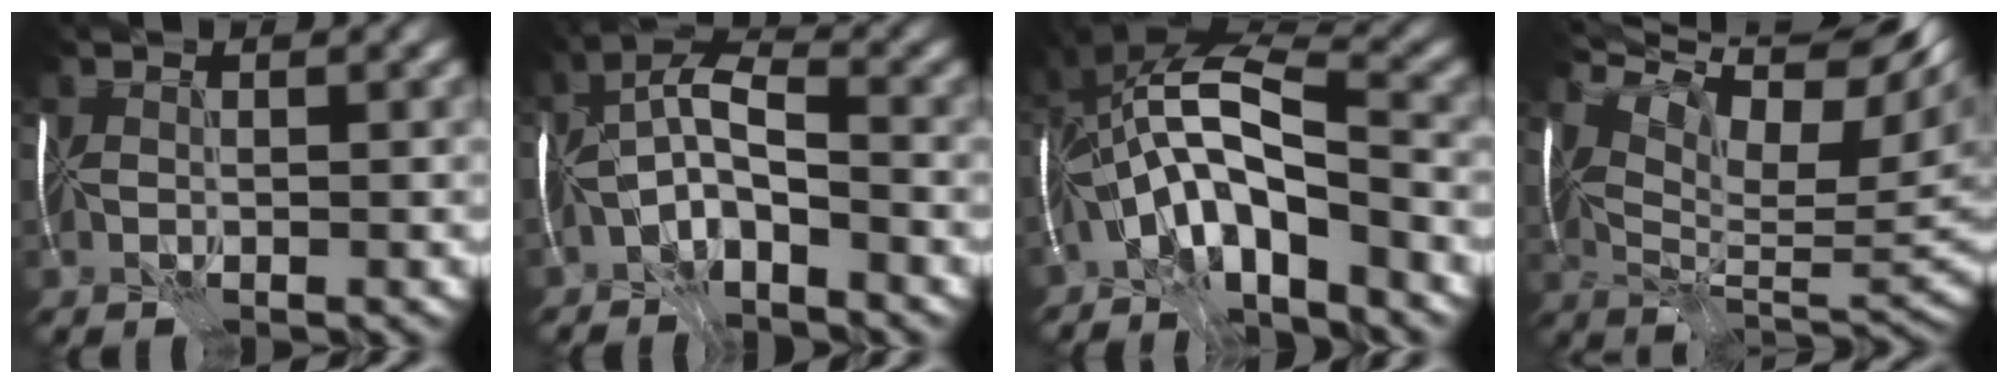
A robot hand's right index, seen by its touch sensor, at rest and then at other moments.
{"total": 5.2, "force": [-3.1, 1.9, 3.7], "torque": [-0.065, 0.013, -0.069]}
{"total": 10.8, "force": [-3.9, 3.7, 9.4], "torque": [-0.162, 0.017, -0.082]}
{"total": 13.8, "force": [6.0, 6.4, 10.6], "torque": [-0.178, 0.026, 0.109]}